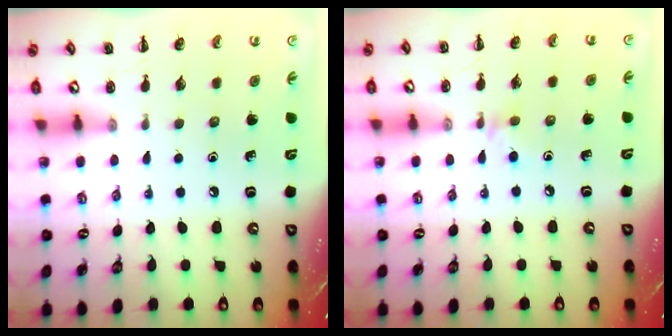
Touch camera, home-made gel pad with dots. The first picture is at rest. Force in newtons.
{"total": 4.6, "press": 4.3, "slide": 1.7}